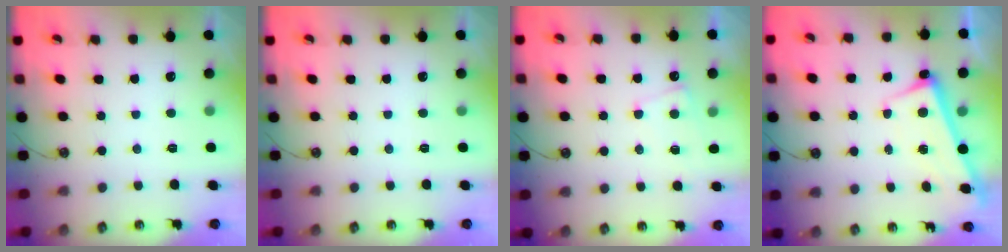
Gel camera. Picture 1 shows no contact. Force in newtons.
{"total": 0.0}
{"total": 1.0, "press": 0.7, "slide": 0.7}
{"total": 2.9, "press": 2.9, "slide": 0.4}